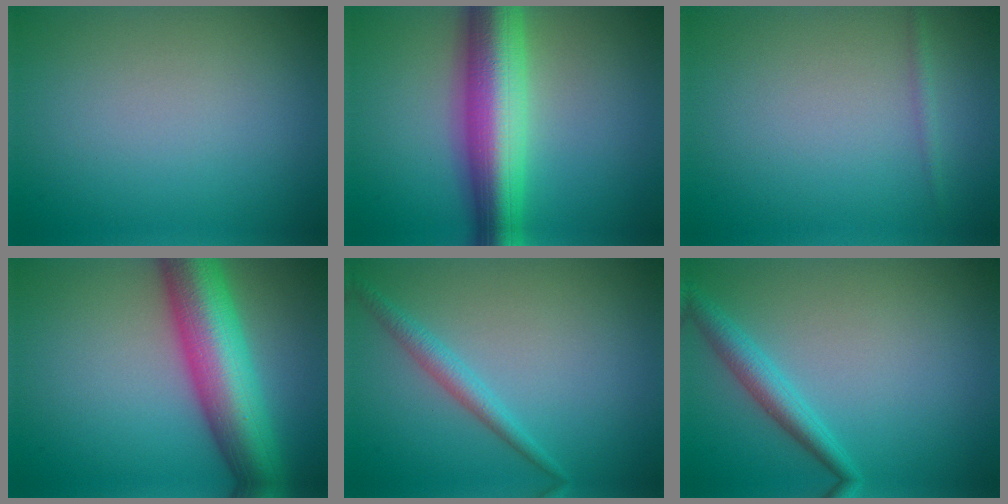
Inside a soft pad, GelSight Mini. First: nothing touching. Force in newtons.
{"total": 10.1, "press": 10.1, "slide": 0.4}
{"total": 0.8, "press": 0.8, "slide": 0.0}
{"total": 10.4, "press": 10.4, "slide": 0.3}
{"total": 2.0, "press": 2.0, "slide": 0.1}
{"total": 2.8, "press": 2.8, "slide": 0.1}